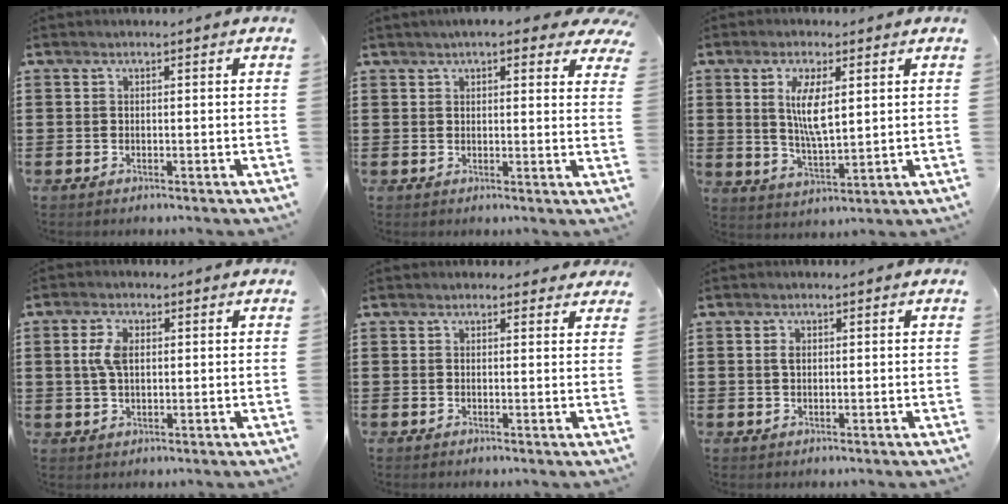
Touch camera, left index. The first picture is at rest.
{"total": 4.0, "force": [3.3, 0.8, 2.1], "torque": [-0.044, -0.004, 0.058]}
{"total": 6.7, "force": [2.1, 2.2, 6.0], "torque": [-0.115, 0.003, 0.034]}
{"total": 4.3, "force": [0.9, 2.3, 3.5], "torque": [-0.078, 0.011, 0.013]}
{"total": 1.5, "force": [1.3, 0.7, 0.2], "torque": [-0.002, 0.002, 0.023]}
{"total": 1.2, "force": [0.3, 0.7, 0.9], "torque": [-0.022, 0.004, 0.004]}